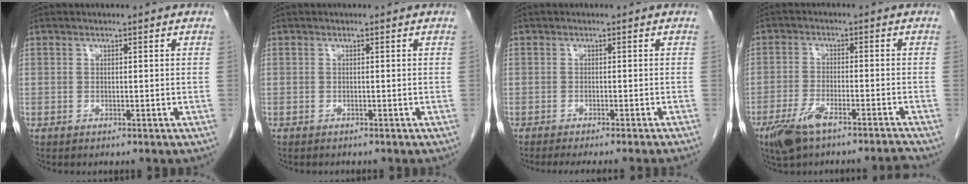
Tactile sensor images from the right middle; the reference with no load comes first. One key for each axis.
{"total": 0.5, "fx": -0.5, "fy": 0.1, "fz": 0.1, "tx": -0.008, "ty": -0.002, "tz": -0.008}
{"total": 7.6, "fx": -6.7, "fy": -0.9, "fz": 3.4, "tx": -0.018, "ty": -0.020, "tz": -0.086}
{"total": 7.3, "fx": -5.8, "fy": 0.5, "fz": 4.4, "tx": -0.078, "ty": -0.015, "tz": -0.106}